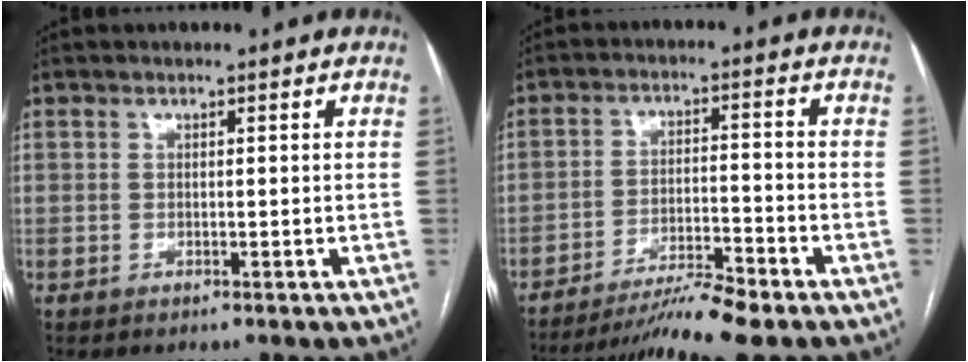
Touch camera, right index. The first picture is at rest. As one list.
[{"total": 8.8, "force": [-7.5, -0.6, 4.6], "torque": [-0.071, -0.014, -0.130]}]